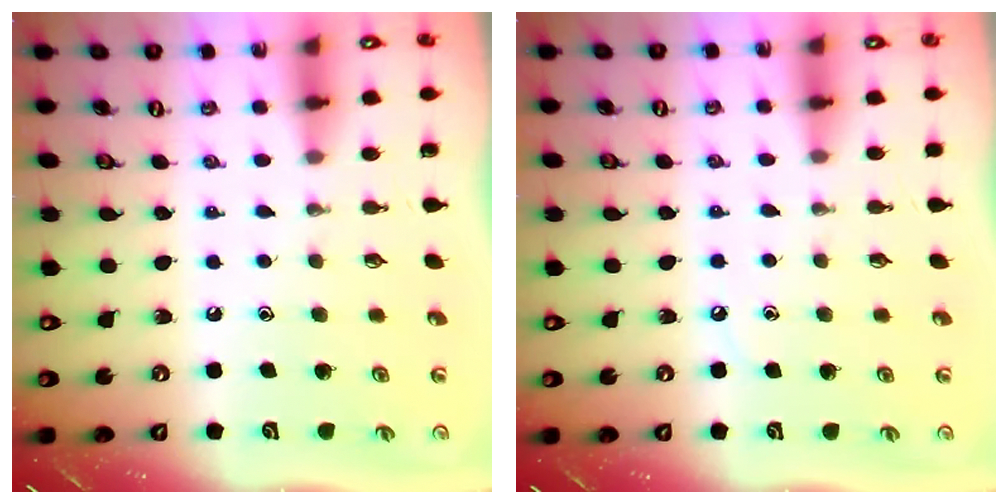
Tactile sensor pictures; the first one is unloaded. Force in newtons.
{"total": 2.5, "press": 2.5, "slide": 0.4}